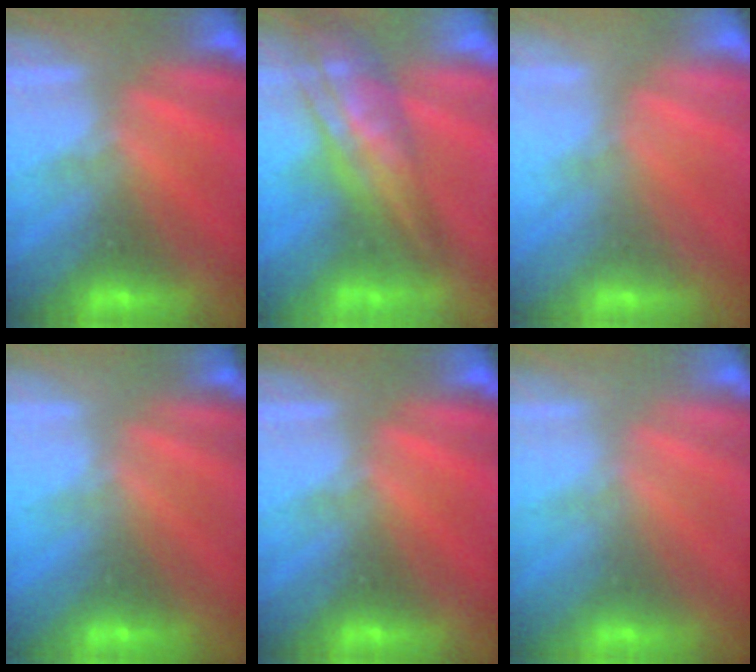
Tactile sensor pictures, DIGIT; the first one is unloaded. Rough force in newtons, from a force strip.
{"total": 7.4}
{"total": 2.3}
{"total": 3.3}
{"total": 0.0}
{"total": 2.9}